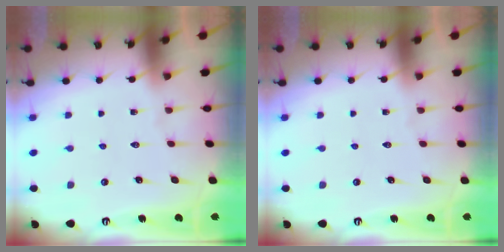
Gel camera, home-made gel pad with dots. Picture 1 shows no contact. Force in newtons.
{"total": 0.0}